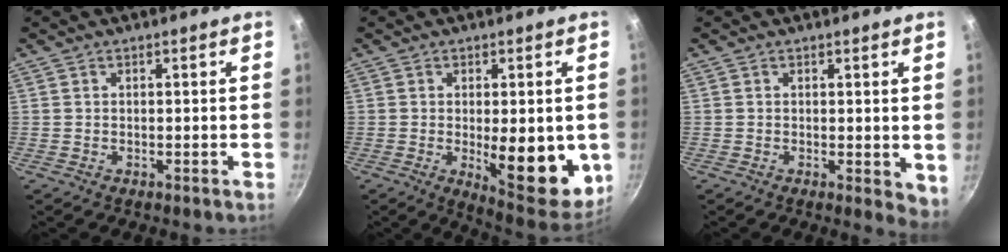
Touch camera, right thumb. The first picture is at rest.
{"total": 14.9, "force": [-1.7, 5.9, 13.6], "torque": [-0.144, -0.019, -0.011]}
{"total": 3.7, "force": [0.5, 2.0, 3.1], "torque": [-0.032, -0.007, 0.006]}